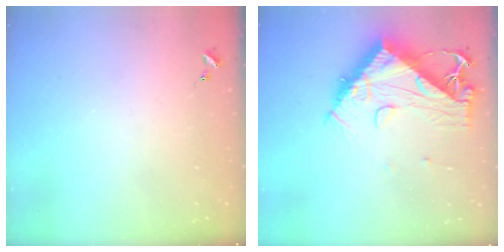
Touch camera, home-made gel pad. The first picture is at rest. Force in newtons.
{"total": 13.9, "press": 13.8, "slide": 1.3}